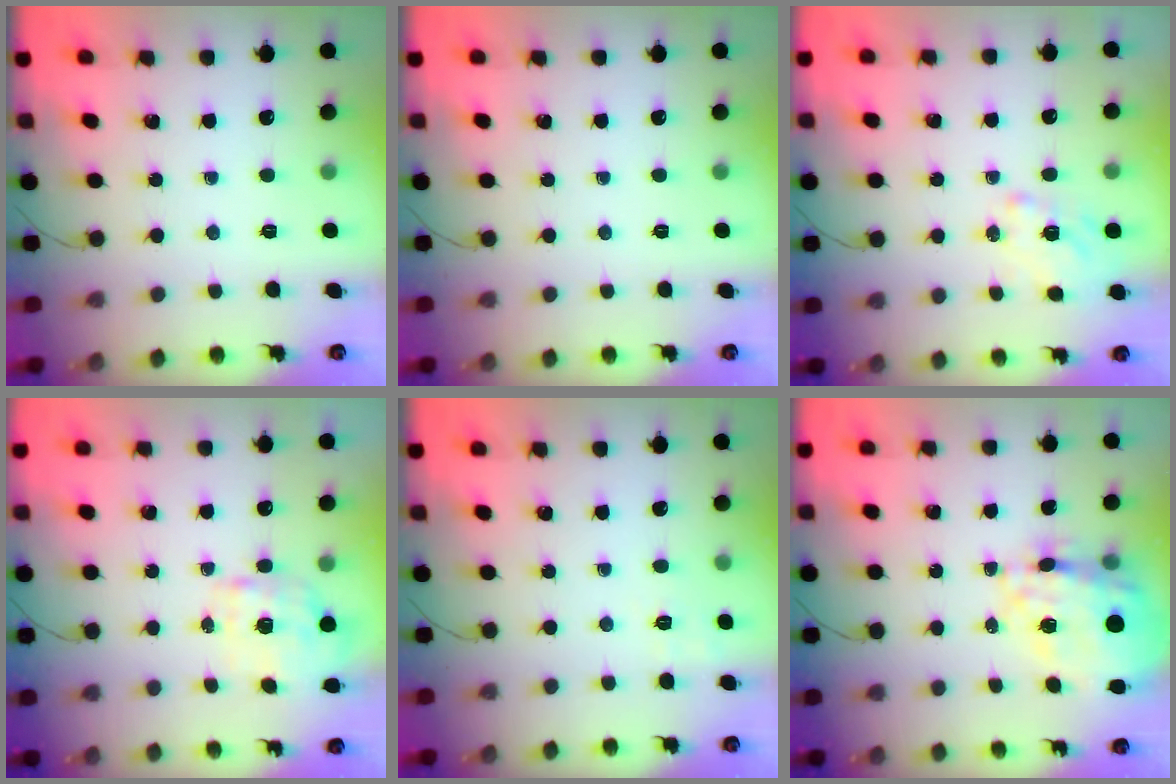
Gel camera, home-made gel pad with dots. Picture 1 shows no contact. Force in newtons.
{"total": 0.0}
{"total": 1.4, "press": 1.2, "slide": 0.8}
{"total": 1.9, "press": 1.6, "slide": 1.0}
{"total": 2.0, "press": 1.1, "slide": 1.7}
{"total": 23.6, "press": 23.1, "slide": 4.8}